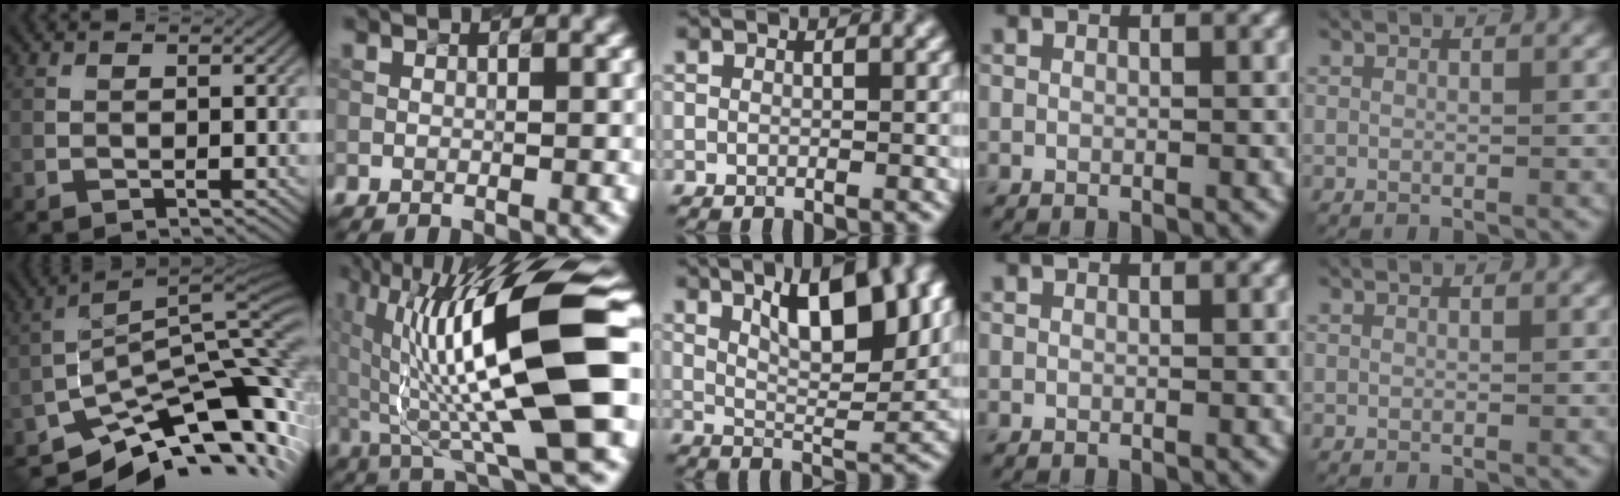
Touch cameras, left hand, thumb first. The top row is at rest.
{"thumb": {"total": 13.4, "force": [-9.0, 4.8, 8.7], "torque": [-0.152, -0.004, -0.149]}, "index": {"total": 14.6, "force": [0.5, 2.9, 14.3], "torque": [-0.232, 0.012, 0.019]}, "middle": {"total": 8.2, "force": [3.8, 2.6, 6.9], "torque": [-0.102, 0.004, 0.063]}}